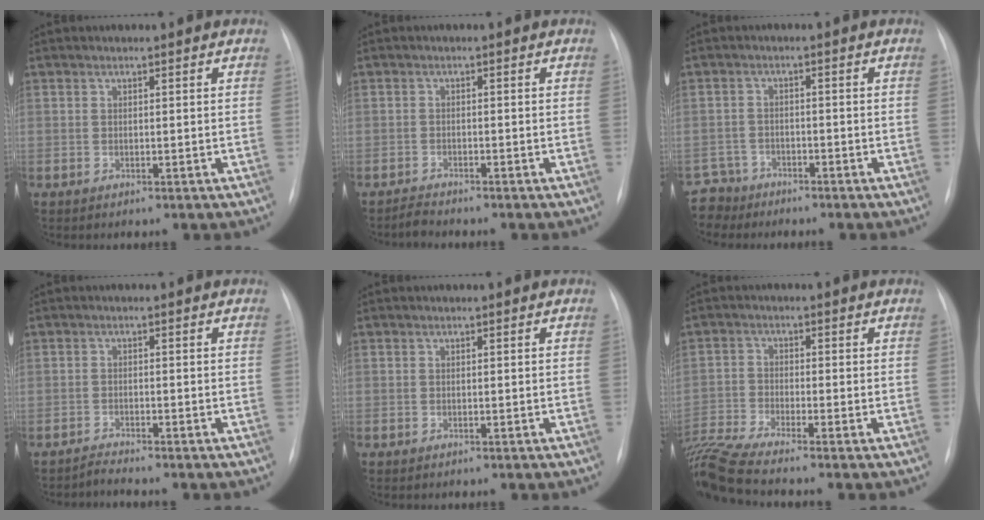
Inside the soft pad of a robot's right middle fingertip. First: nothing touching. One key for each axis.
{"total": 1.5, "fx": -1.5, "fy": -0.1, "fz": -0.1, "tx": -0.001, "ty": -0.008, "tz": -0.028}
{"total": 4.3, "fx": -3.7, "fy": 1.8, "fz": -1.3, "tx": 0.024, "ty": -0.003, "tz": -0.074}
{"total": 1.7, "fx": -1.6, "fy": -0.6, "fz": -0.3, "tx": 0.003, "ty": -0.010, "tz": -0.030}
{"total": 0.0}
{"total": 8.5, "fx": -7.5, "fy": -1.7, "fz": 3.7, "tx": -0.083, "ty": -0.014, "tz": -0.142}